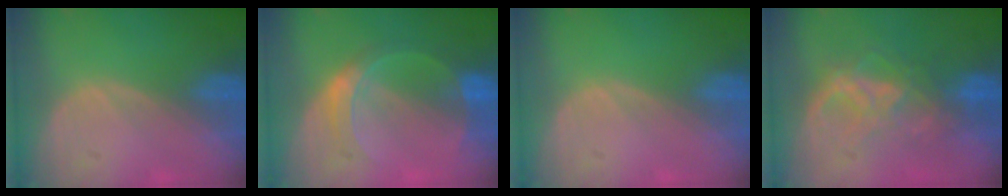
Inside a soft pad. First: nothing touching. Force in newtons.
{"total": 5.6, "press": 5.6, "slide": 0.0}
{"total": 0.0}
{"total": 6.5, "press": 6.5, "slide": 0.5}